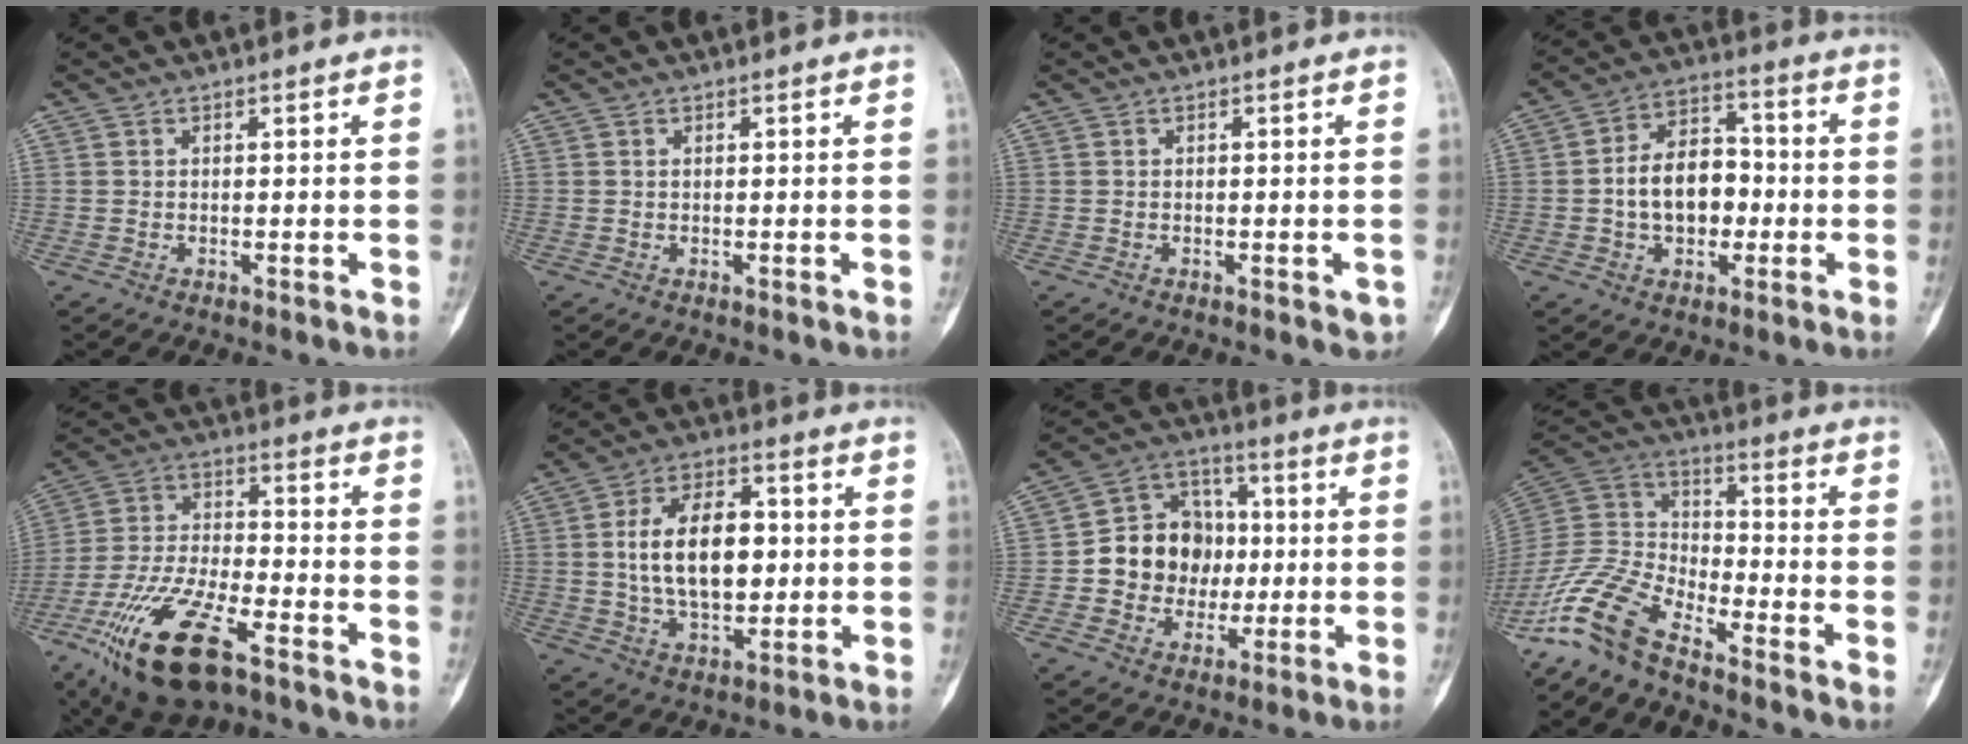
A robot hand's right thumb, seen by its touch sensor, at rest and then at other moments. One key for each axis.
{"total": 0.0}
{"total": 1.6, "fx": -0.6, "fy": 0.9, "fz": 1.2, "tx": -0.008, "ty": 0.002, "tz": -0.005}
{"total": 11.6, "fx": -1.3, "fy": 8.1, "fz": 8.3, "tx": -0.102, "ty": 0.035, "tz": -0.029}
{"total": 19.7, "fx": -10.9, "fy": 7.6, "fz": 14.5, "tx": -0.297, "ty": 0.034, "tz": -0.197}
{"total": 15.0, "fx": 1.1, "fy": 8.8, "fz": 12.1, "tx": -0.181, "ty": 0.008, "tz": 0.019}
{"total": 13.9, "fx": -0.4, "fy": 12.1, "fz": 6.8, "tx": -0.059, "ty": 0.029, "tz": -0.005}
{"total": 12.6, "fx": -9.9, "fy": 4.3, "fz": 6.4, "tx": -0.137, "ty": 0.071, "tz": -0.206}